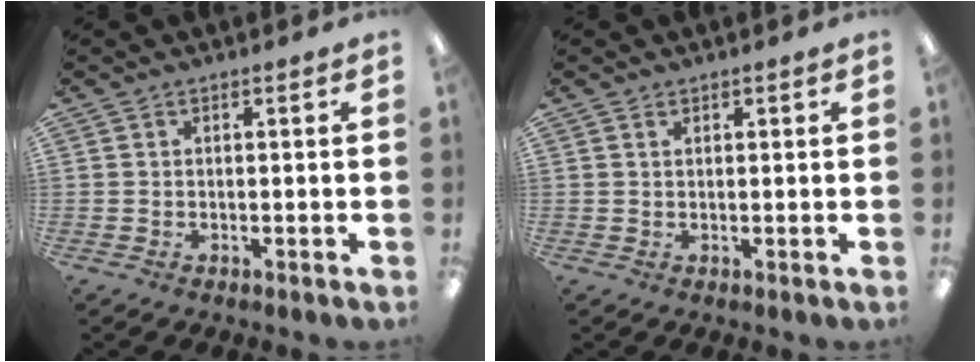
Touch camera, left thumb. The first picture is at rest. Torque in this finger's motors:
{"motor_torque": [0.11, -0.07, -0.30, 0.10, -0.01]}